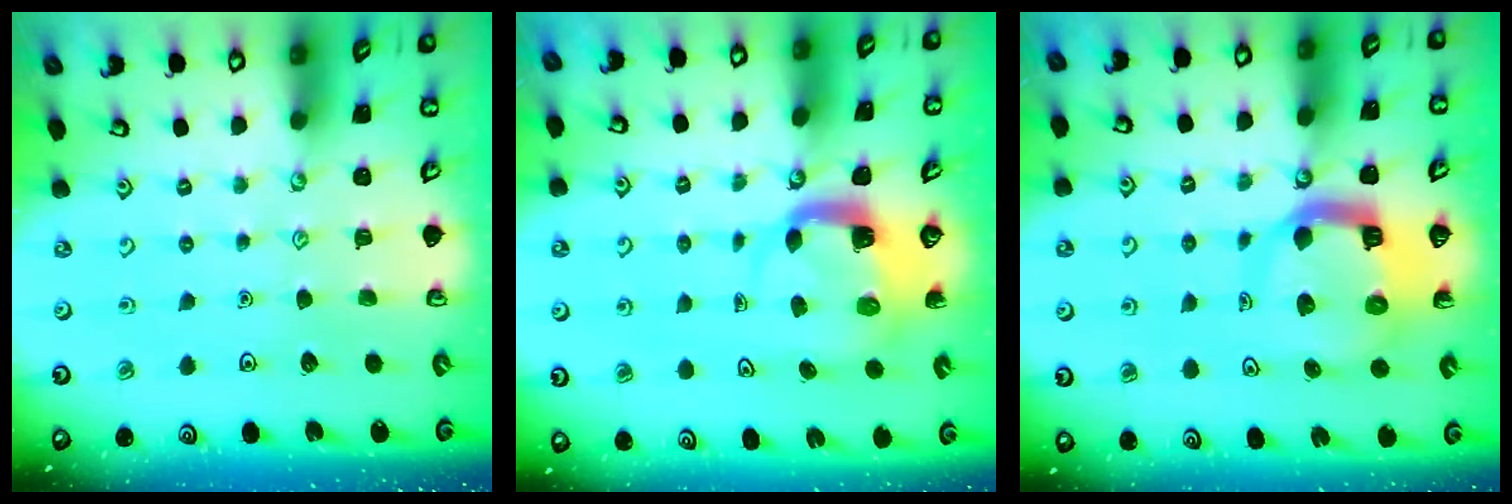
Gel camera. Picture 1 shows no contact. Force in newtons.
{"total": 4.0, "press": 3.9, "slide": 0.4}
{"total": 9.7, "press": 9.6, "slide": 1.3}